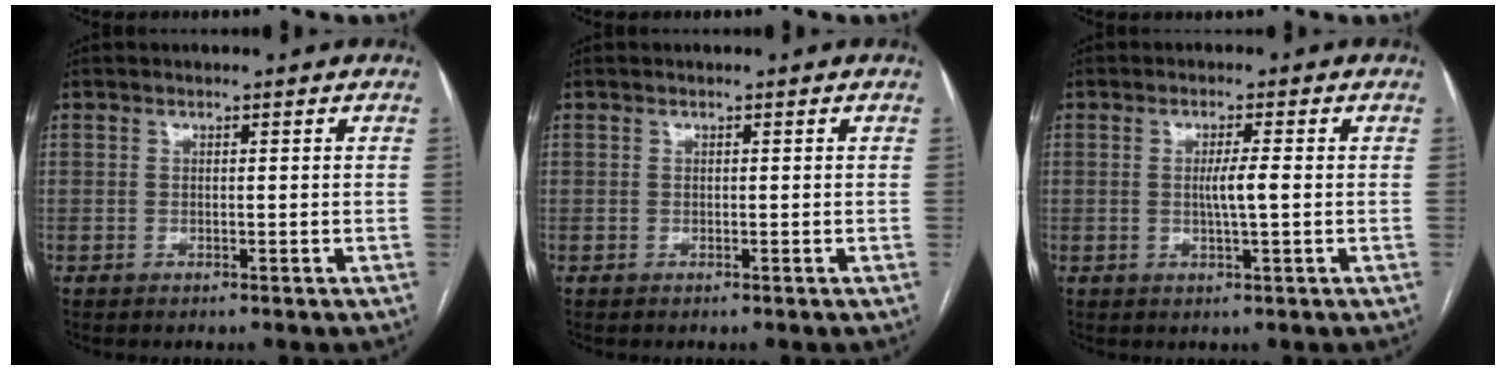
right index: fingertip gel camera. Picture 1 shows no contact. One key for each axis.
{"total": 0.0}
{"total": 3.2, "fx": 0.0, "fy": -0.1, "fz": 3.2, "tx": -0.058, "ty": -0.002, "tz": -0.001}